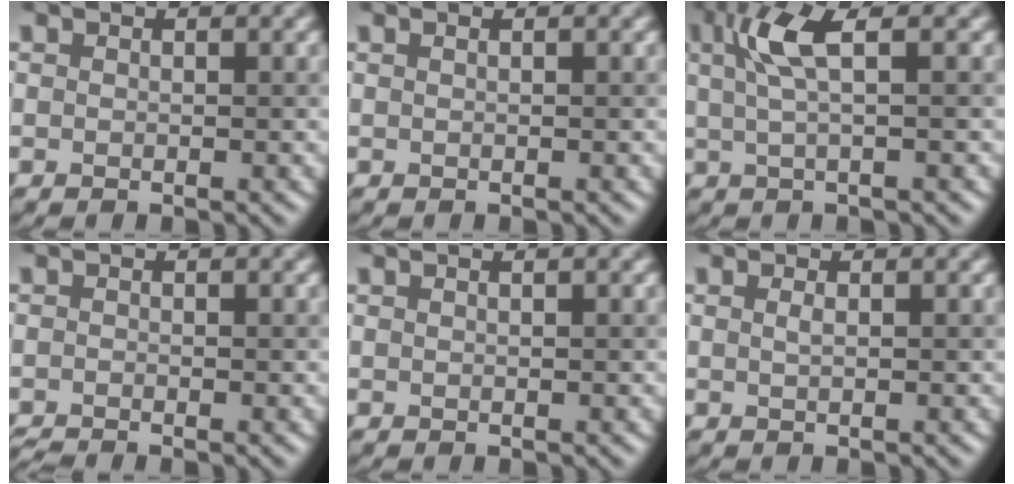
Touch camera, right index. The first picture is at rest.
{"total": 0.6, "force": [0.3, 0.3, 0.5], "torque": [-0.003, 0.004, 0.000]}
{"total": 3.9, "force": [1.2, 0.7, 3.6], "torque": [-0.073, 0.011, 0.029]}
{"total": 1.4, "force": [-1.3, 0.0, 0.2], "torque": [-0.001, -0.004, -0.022]}
{"total": 0.6, "force": [0.3, 0.2, 0.5], "torque": [-0.002, 0.005, -0.001]}
{"total": 0.7, "force": [0.2, 0.2, 0.6], "torque": [-0.008, 0.010, 0.005]}